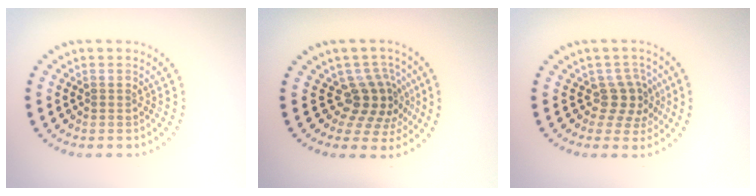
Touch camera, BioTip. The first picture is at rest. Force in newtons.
{"total": 4.2, "press": 3.0, "slide": 2.8}
{"total": 2.8, "press": 2.3, "slide": 1.6}